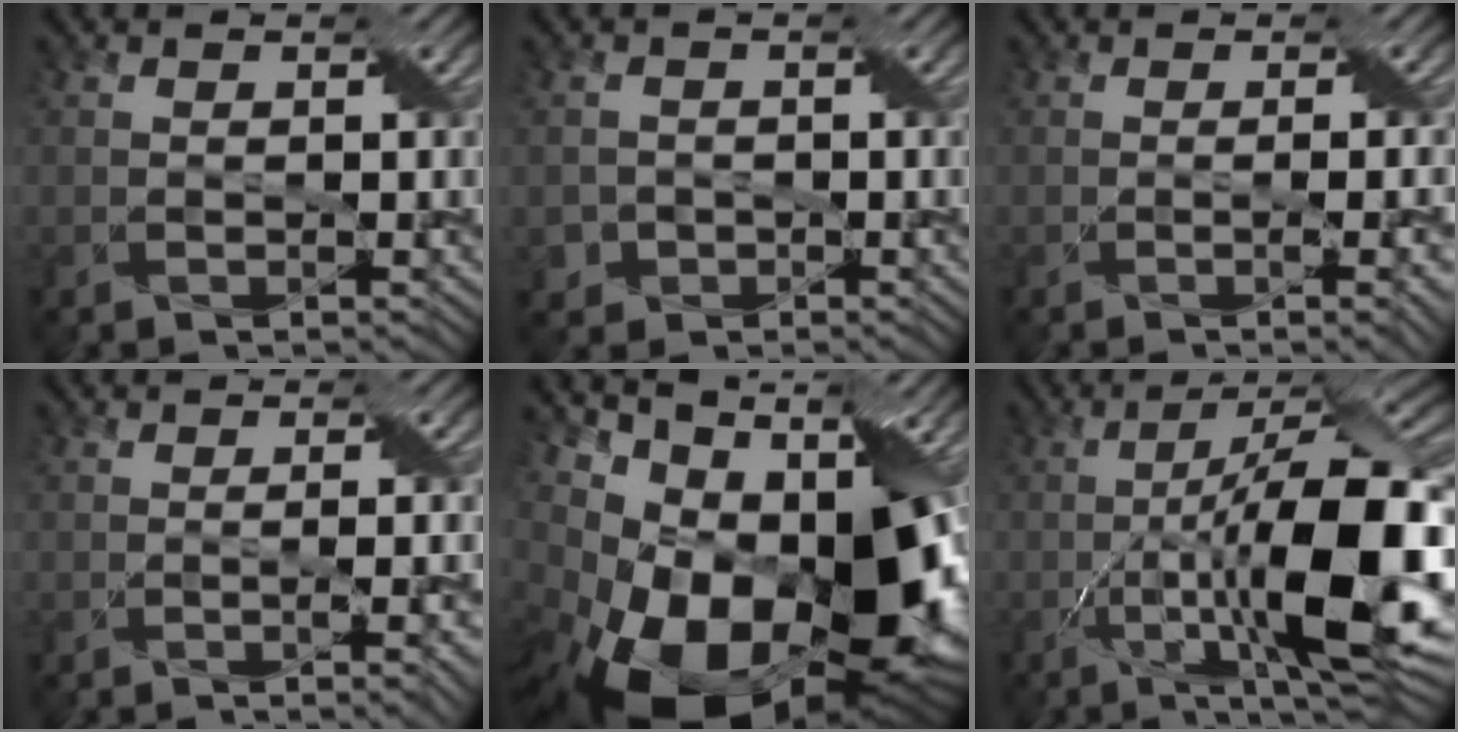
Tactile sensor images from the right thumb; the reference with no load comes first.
{"total": 2.0, "force": [-0.8, 1.8, 0.0], "torque": [-0.003, -0.004, -0.015]}
{"total": 4.2, "force": [-0.6, 0.9, 4.1], "torque": [-0.059, 0.003, -0.007]}
{"total": 3.5, "force": [-0.4, 0.6, 3.5], "torque": [-0.051, 0.005, -0.007]}
{"total": 18.8, "force": [-3.4, 12.6, 13.5], "torque": [-0.240, -0.028, -0.040]}
{"total": 17.2, "force": [-4.0, 5.2, 15.9], "torque": [-0.251, 0.004, -0.067]}